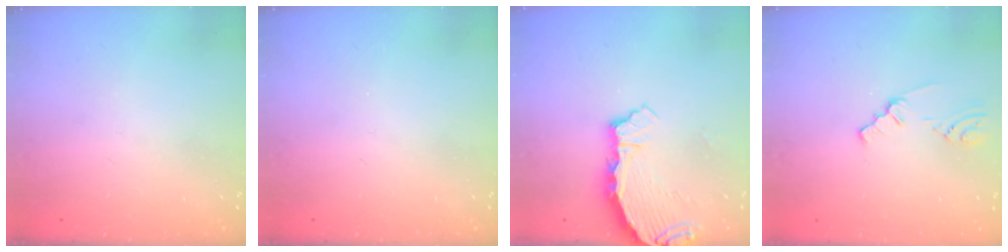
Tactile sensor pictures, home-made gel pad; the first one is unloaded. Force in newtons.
{"total": 0.0}
{"total": 5.4, "press": 5.4, "slide": 0.4}
{"total": 1.5, "press": 1.5, "slide": 0.3}